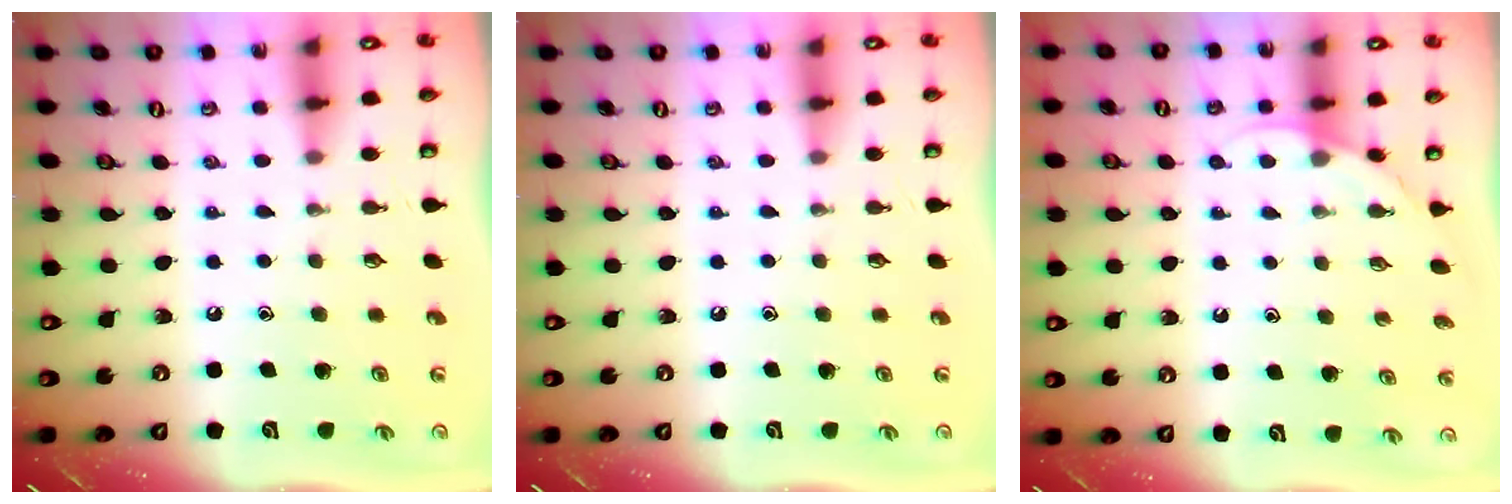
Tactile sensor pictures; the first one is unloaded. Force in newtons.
{"total": 0.0}
{"total": 4.0, "press": 4.0, "slide": 0.3}